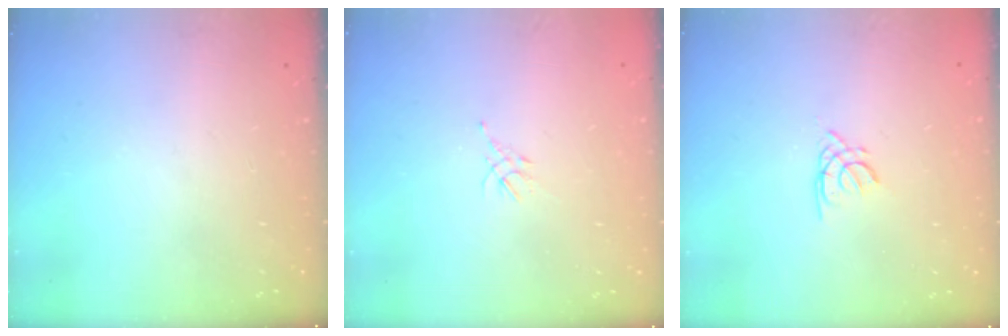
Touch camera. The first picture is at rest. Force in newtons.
{"total": 2.0, "press": 1.9, "slide": 0.7}
{"total": 1.5, "press": 1.4, "slide": 0.3}